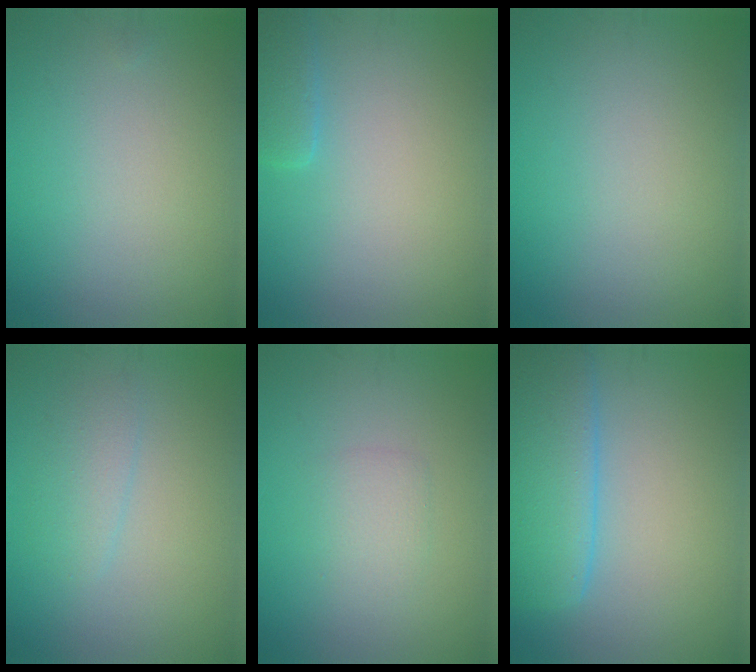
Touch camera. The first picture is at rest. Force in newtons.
{"total": 1.9, "press": 1.9, "slide": 0.1}
{"total": 0.0}
{"total": 1.8, "press": 1.8, "slide": 0.0}
{"total": 1.6, "press": 1.6, "slide": 0.1}
{"total": 6.6, "press": 6.6, "slide": 0.4}